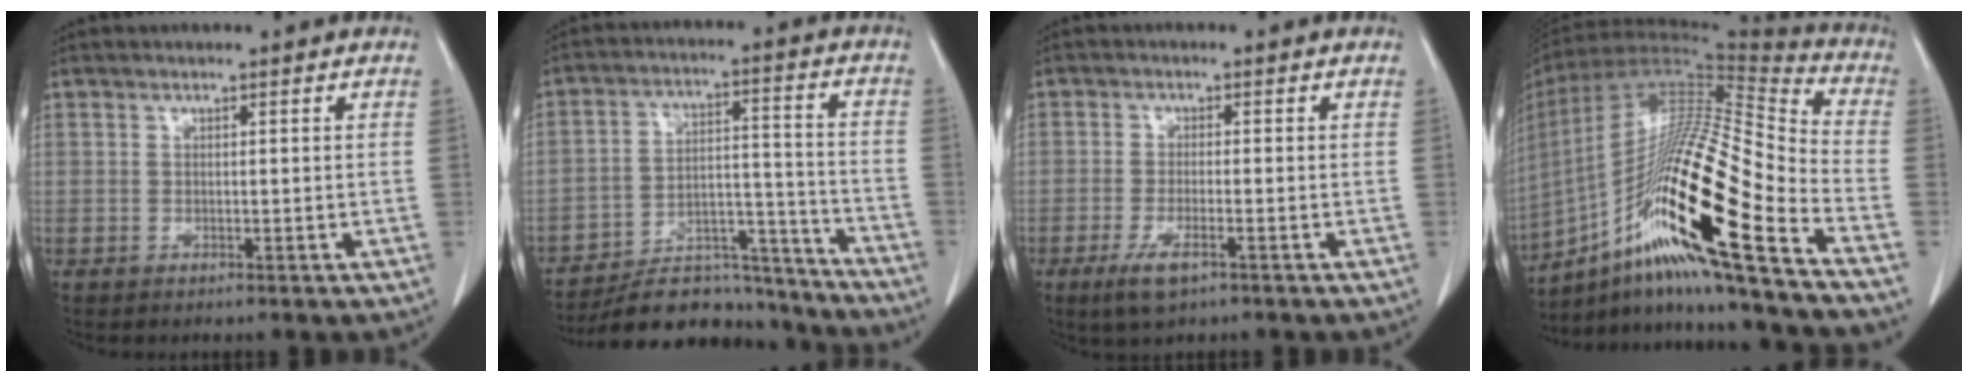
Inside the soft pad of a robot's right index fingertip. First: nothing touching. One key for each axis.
{"total": 15.0, "fx": -14.0, "fy": 4.2, "fz": 3.3, "tx": -0.035, "ty": 0.043, "tz": -0.213}
{"total": 4.4, "fx": -2.5, "fy": 1.0, "fz": 3.4, "tx": -0.072, "ty": -0.007, "tz": -0.044}
{"total": 27.1, "fx": -13.7, "fy": 1.5, "fz": 23.3, "tx": -0.435, "ty": -0.026, "tz": -0.251}